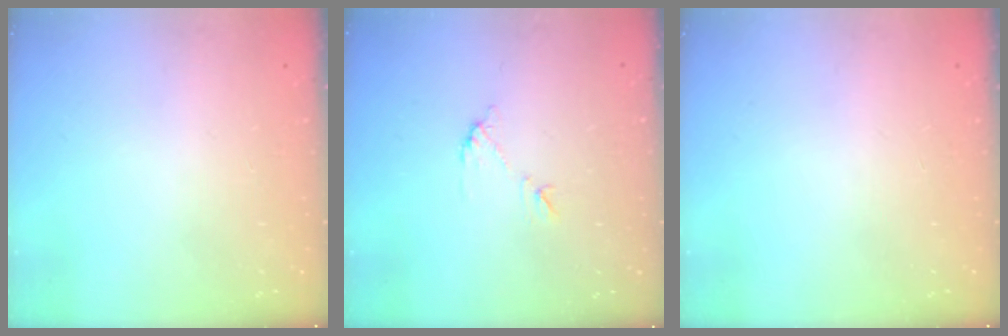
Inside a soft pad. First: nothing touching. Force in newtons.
{"total": 7.2, "press": 7.2, "slide": 0.3}
{"total": 0.0}